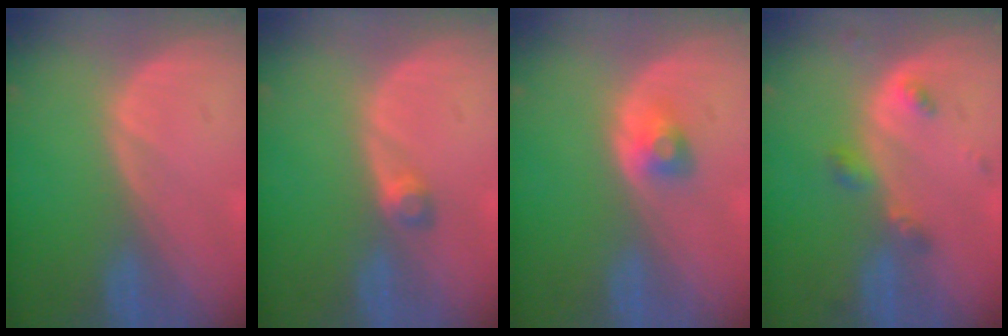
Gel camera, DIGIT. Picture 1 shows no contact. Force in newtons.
{"total": 2.0, "press": 1.7, "slide": 1.1}
{"total": 2.6, "press": 2.4, "slide": 1.0}
{"total": 3.7, "press": 3.7, "slide": 0.4}